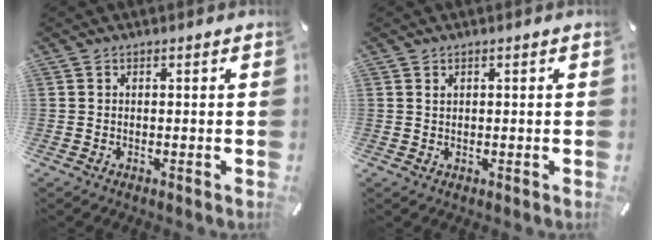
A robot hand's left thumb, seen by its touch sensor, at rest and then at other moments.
{"total": 0.8, "force": [0.4, 0.6, 0.4], "torque": [-0.009, 0.001, 0.008]}